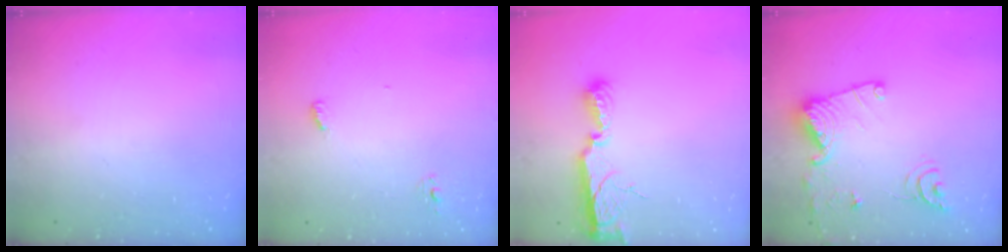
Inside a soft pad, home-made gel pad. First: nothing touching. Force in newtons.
{"total": 4.2, "press": 4.0, "slide": 1.3}
{"total": 9.5, "press": 9.2, "slide": 2.7}
{"total": 14.7, "press": 14.7, "slide": 0.7}